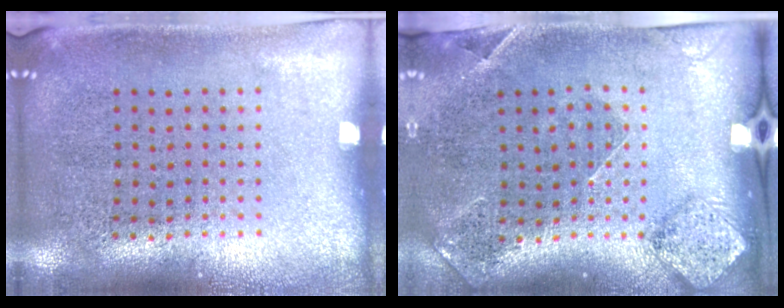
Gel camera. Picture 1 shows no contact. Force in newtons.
{"total": 1.5, "press": 1.3, "slide": 0.8}